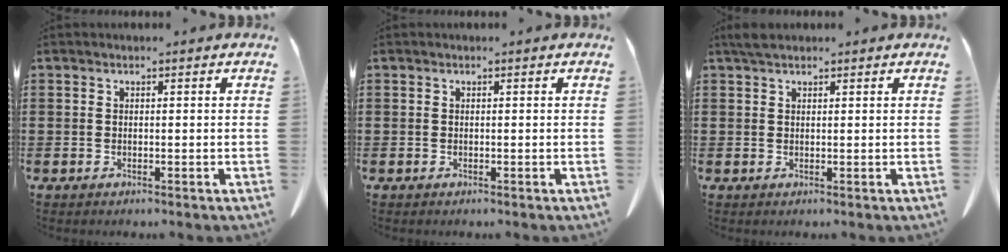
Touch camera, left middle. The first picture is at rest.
{"total": 0.0}
{"total": 1.9, "force": [1.4, 0.6, 1.1], "torque": [-0.026, 0.004, 0.027]}